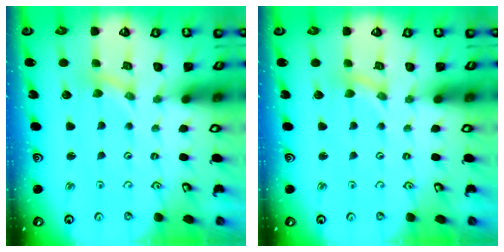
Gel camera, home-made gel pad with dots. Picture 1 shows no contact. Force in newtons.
{"total": 0.0}